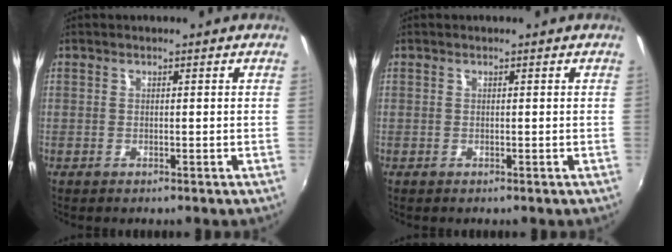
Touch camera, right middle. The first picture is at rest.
{"total": 0.0}